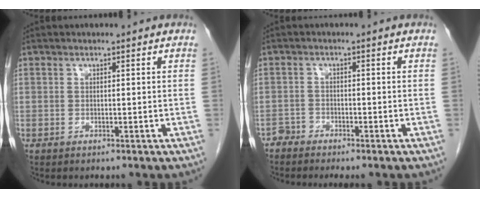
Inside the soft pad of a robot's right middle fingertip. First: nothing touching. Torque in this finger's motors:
{"motor_torque": [-0.01, 0.03, 0.00, 0.00]}